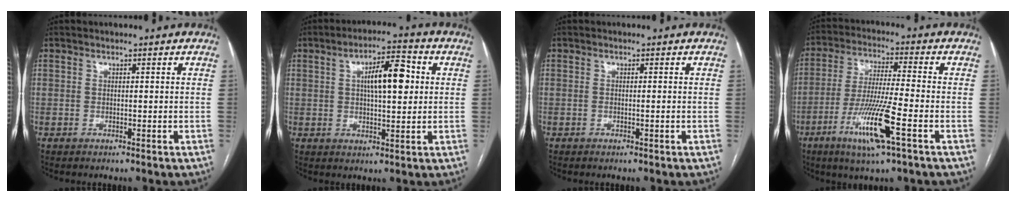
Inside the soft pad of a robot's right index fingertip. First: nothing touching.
{"total": 8.5, "force": [1.7, 2.6, 8.0], "torque": [-0.130, 0.020, 0.026]}
{"total": 0.5, "force": [-0.2, 0.0, 0.5], "torque": [-0.009, 0.001, -0.003]}
{"total": 12.0, "force": [-5.2, 0.0, 10.8], "torque": [-0.216, -0.019, -0.097]}